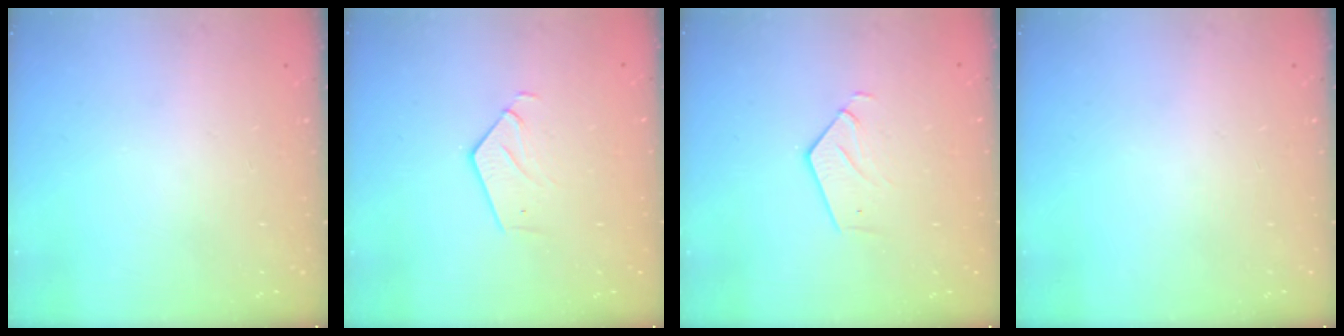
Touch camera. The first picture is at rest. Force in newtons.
{"total": 2.9, "press": 2.9, "slide": 0.2}
{"total": 2.9, "press": 2.9, "slide": 0.2}
{"total": 0.0}